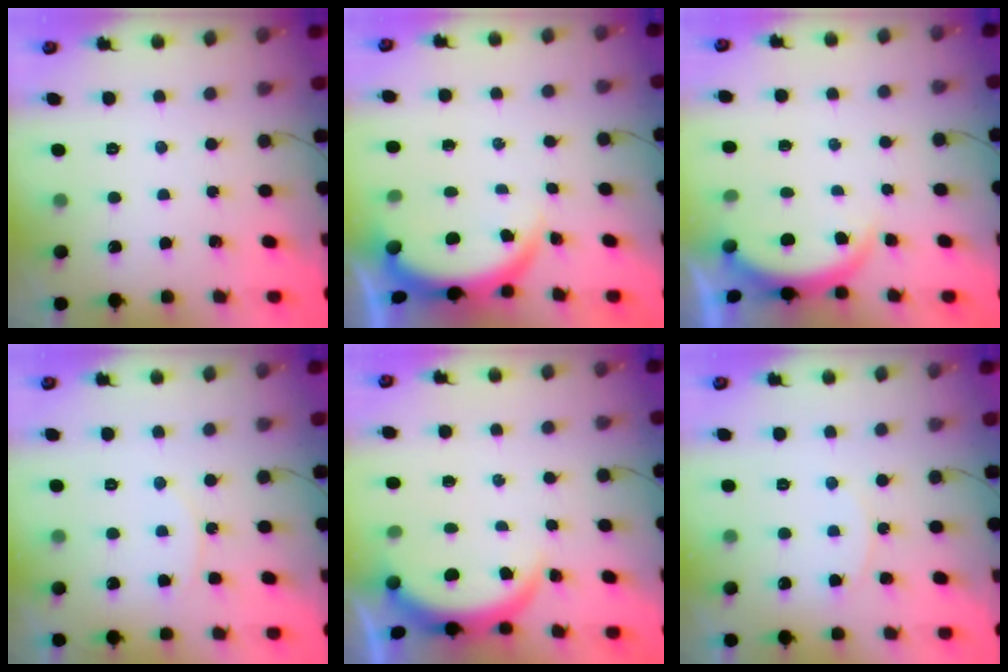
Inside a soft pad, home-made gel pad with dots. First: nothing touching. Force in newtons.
{"total": 3.8, "press": 3.8, "slide": 0.1}
{"total": 4.6, "press": 4.6, "slide": 0.4}
{"total": 5.1, "press": 5.1, "slide": 0.6}
{"total": 3.9, "press": 3.9, "slide": 0.2}
{"total": 5.5, "press": 5.5, "slide": 0.5}